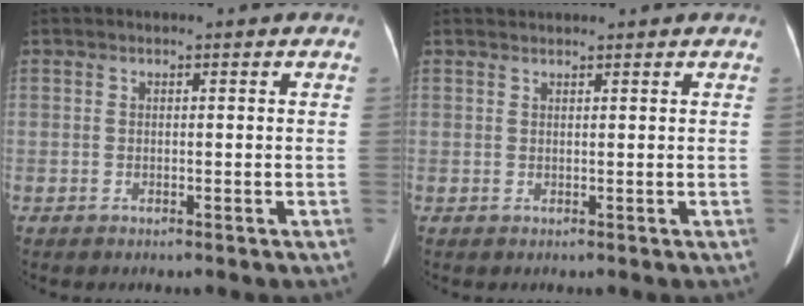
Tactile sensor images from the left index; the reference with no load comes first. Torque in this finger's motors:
{"motor_torque": [0.20, 0.07, -0.01, -0.01]}